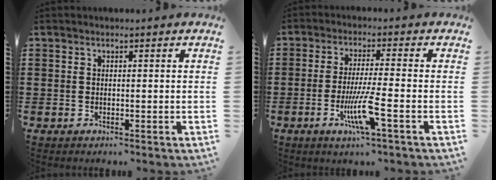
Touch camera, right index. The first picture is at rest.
{"total": 7.5, "force": [-2.8, 0.3, 6.9], "torque": [-0.139, -0.019, -0.056]}